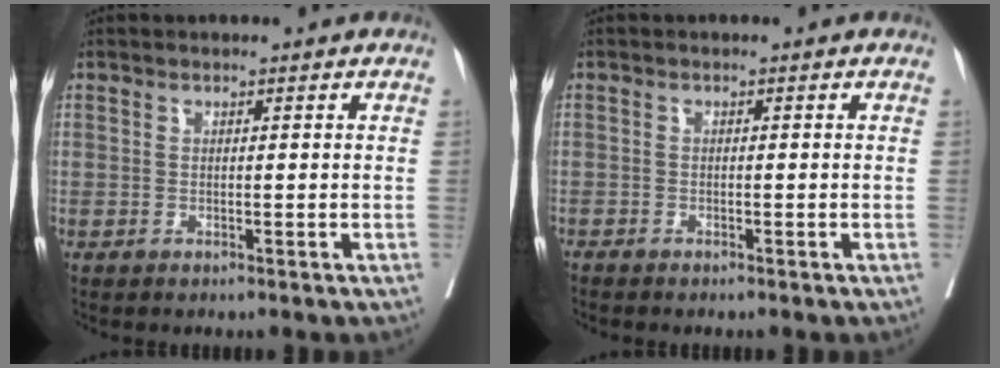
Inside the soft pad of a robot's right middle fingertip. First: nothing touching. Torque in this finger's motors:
{"motor_torque": [0.13, -0.63, 0.70, 0.16]}